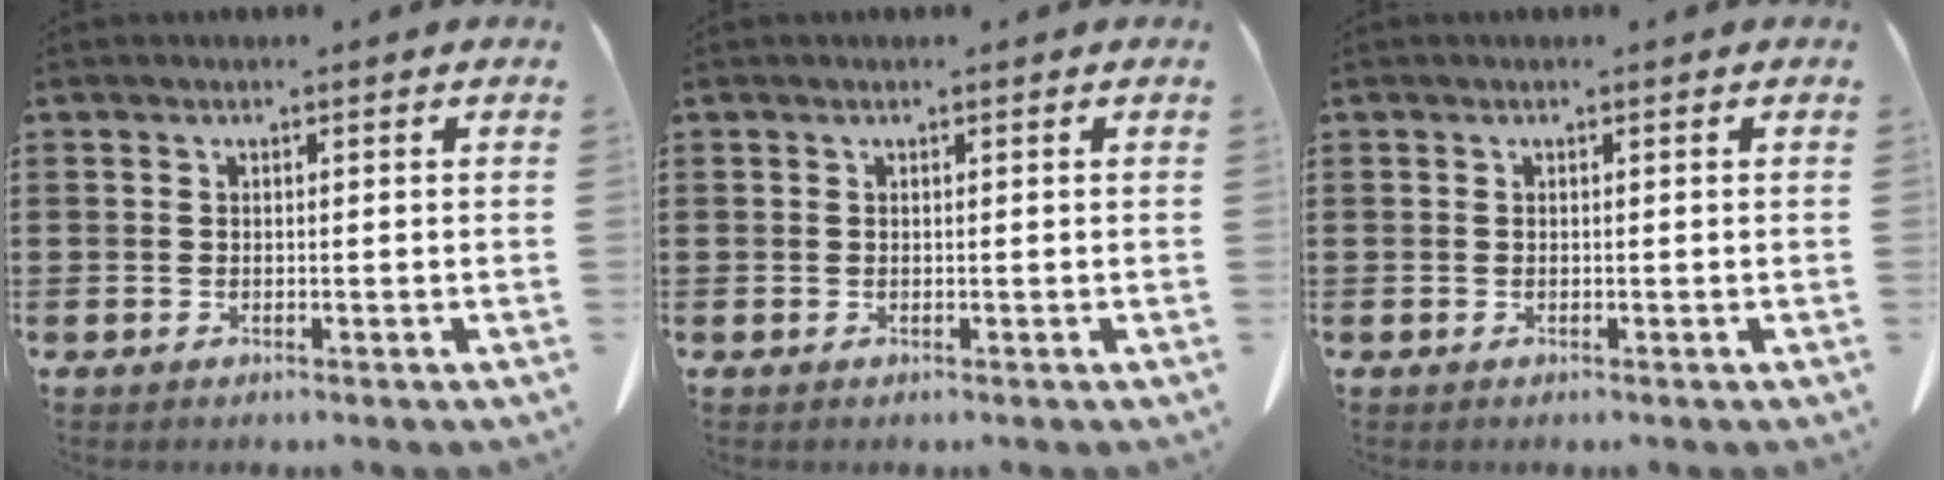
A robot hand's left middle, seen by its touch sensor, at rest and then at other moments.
{"total": 0.0}
{"total": 0.0}